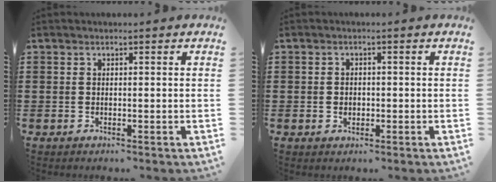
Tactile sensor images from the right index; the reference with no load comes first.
{"total": 1.4, "force": [-0.2, 1.2, 0.8], "torque": [-0.017, 0.006, -0.007]}